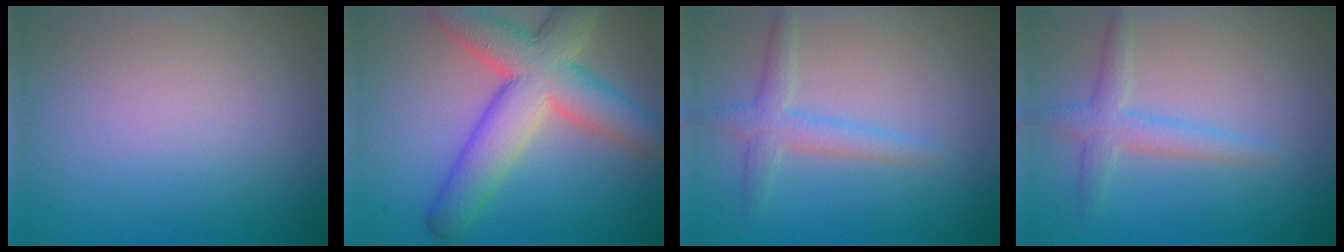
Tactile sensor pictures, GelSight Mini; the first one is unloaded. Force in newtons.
{"total": 9.3, "press": 9.2, "slide": 0.5}
{"total": 2.7, "press": 2.7, "slide": 0.1}
{"total": 2.7, "press": 2.7, "slide": 0.1}